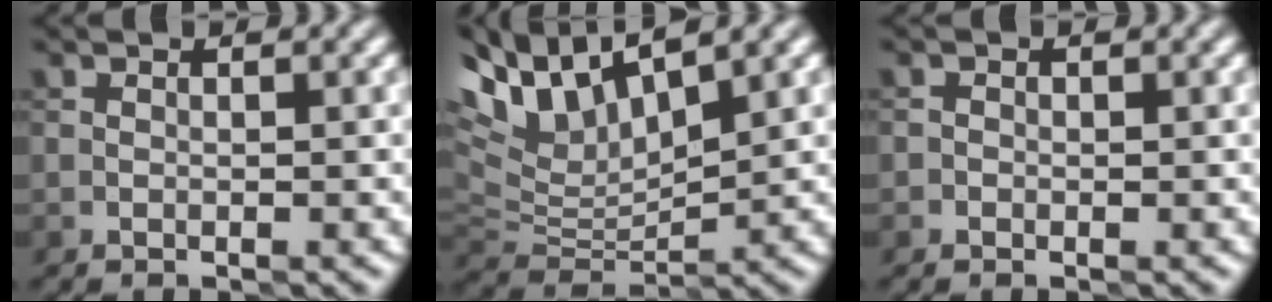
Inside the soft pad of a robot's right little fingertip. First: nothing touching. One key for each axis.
{"total": 8.5, "fx": 5.7, "fy": 3.1, "fz": 5.4, "tx": -0.119, "ty": 0.017, "tz": 0.102}
{"total": 0.6, "fx": 0.0, "fy": 0.6, "fz": 0.2, "tx": 0.001, "ty": 0.000, "tz": -0.009}